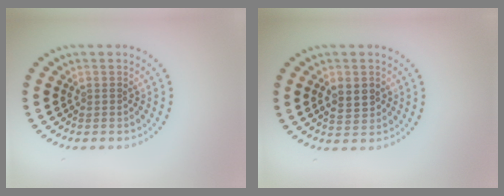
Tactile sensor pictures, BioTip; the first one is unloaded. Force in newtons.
{"total": 2.6, "press": 2.6, "slide": 0.1}